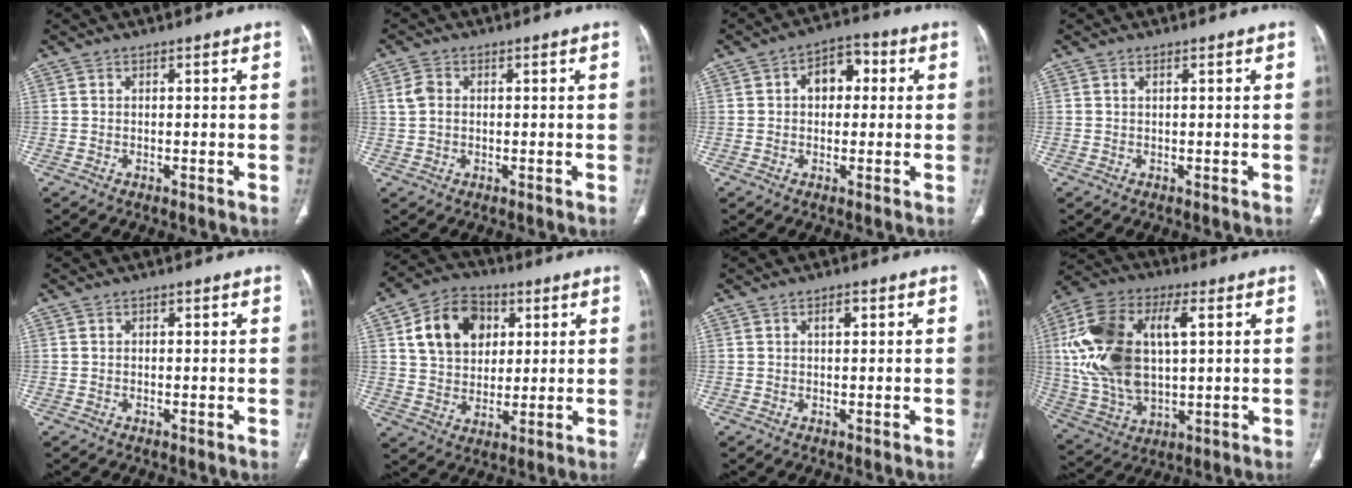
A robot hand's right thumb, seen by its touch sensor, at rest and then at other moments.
{"total": 3.2, "force": [0.5, 2.4, 2.1], "torque": [-0.043, 0.007, 0.011]}
{"total": 7.2, "force": [1.2, 5.0, 5.1], "torque": [-0.046, 0.020, 0.011]}
{"total": 0.5, "force": [0.3, 0.2, 0.4], "torque": [-0.010, 0.004, 0.005]}
{"total": 0.5, "force": [0.2, 0.4, 0.3], "torque": [-0.002, 0.001, 0.002]}
{"total": 14.1, "force": [4.6, 10.6, 8.1], "torque": [-0.109, -0.001, 0.077]}
{"total": 1.9, "force": [0.7, 1.0, 1.5], "torque": [-0.022, 0.003, 0.011]}
{"total": 21.6, "force": [4.0, 11.7, 17.7], "torque": [-0.354, 0.005, 0.076]}